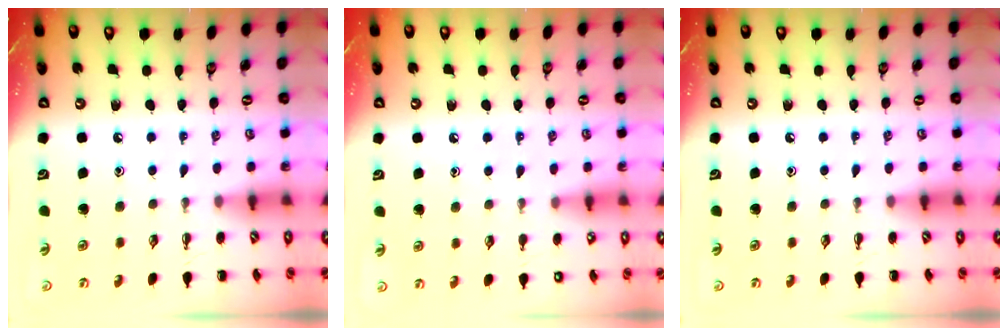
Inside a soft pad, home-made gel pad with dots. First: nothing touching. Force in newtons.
{"total": 6.8, "press": 6.4, "slide": 2.1}
{"total": 0.0}